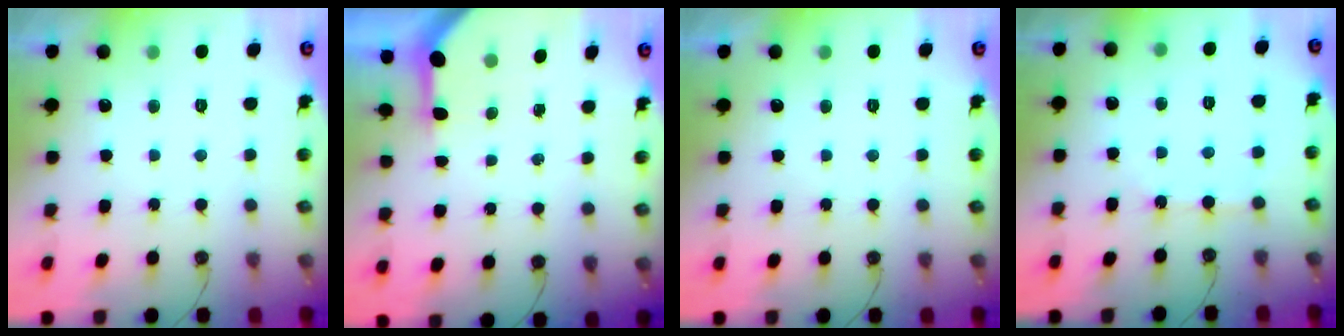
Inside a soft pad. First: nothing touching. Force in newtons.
{"total": 3.3, "press": 3.2, "slide": 0.3}
{"total": 0.0}
{"total": 3.4, "press": 3.3, "slide": 0.6}